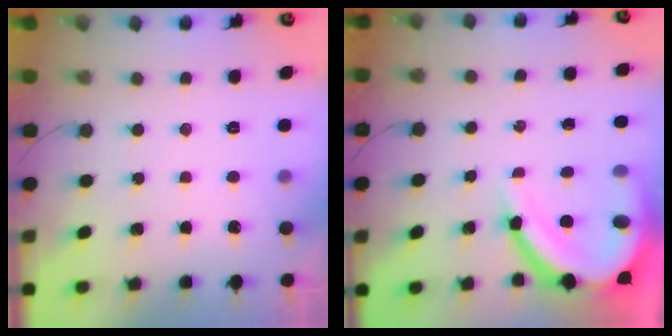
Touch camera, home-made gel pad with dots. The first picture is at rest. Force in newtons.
{"total": 14.0, "press": 13.9, "slide": 1.3}